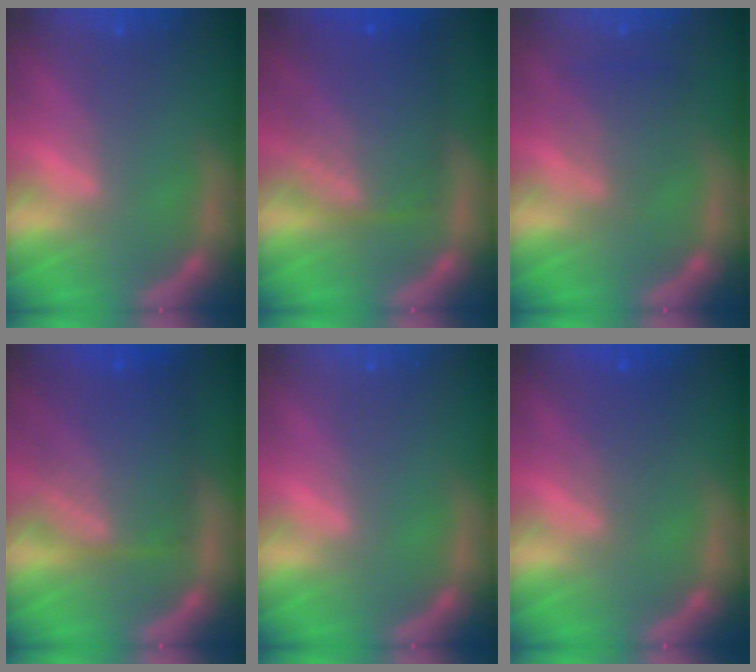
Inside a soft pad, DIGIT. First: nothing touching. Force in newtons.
{"total": 8.5}
{"total": 3.0}
{"total": 9.1}
{"total": 0.0}
{"total": 2.5}